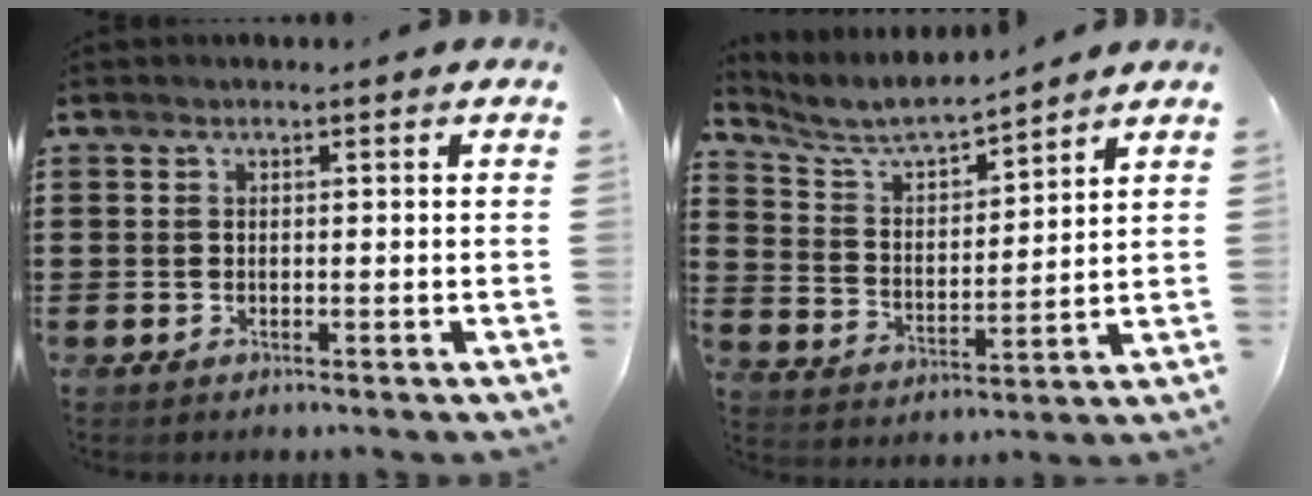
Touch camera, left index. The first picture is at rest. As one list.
[{"total": 5.9, "force": [5.5, 0.8, 2.1], "torque": [-0.068, -0.033, 0.091]}]